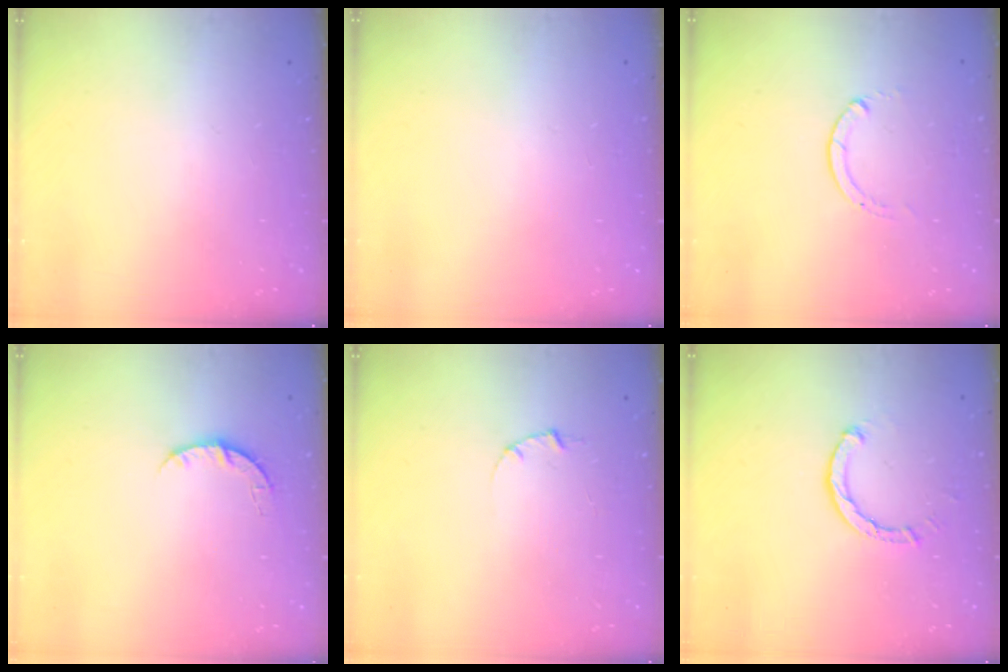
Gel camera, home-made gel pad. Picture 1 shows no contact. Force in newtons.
{"total": 2.6, "press": 2.6, "slide": 0.2}
{"total": 0.0}
{"total": 3.5, "press": 3.5, "slide": 0.5}
{"total": 1.0, "press": 1.0, "slide": 0.3}
{"total": 2.6, "press": 2.6, "slide": 0.3}